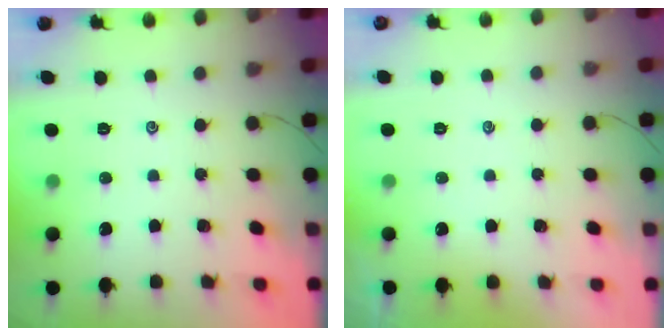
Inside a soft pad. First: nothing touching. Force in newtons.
{"total": 1.2, "press": 1.2, "slide": 0.3}